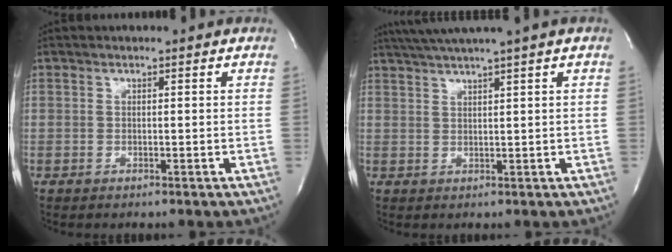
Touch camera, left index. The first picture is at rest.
{"total": 6.6, "force": [5.0, -1.7, 3.9], "torque": [-0.062, 0.022, 0.084]}